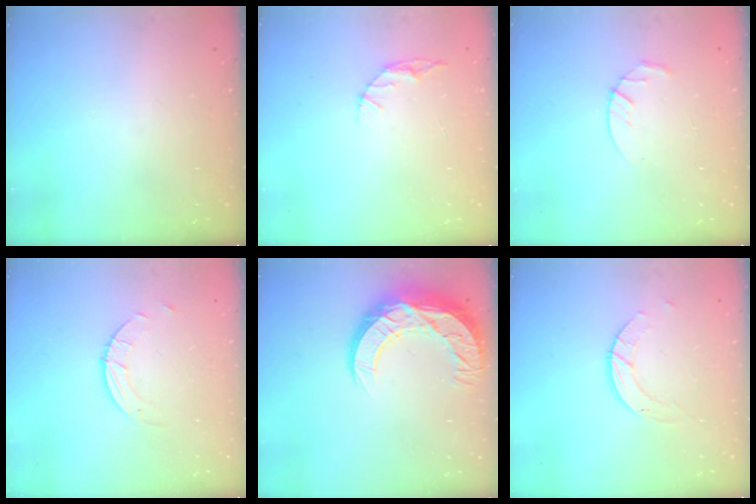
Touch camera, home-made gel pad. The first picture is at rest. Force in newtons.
{"total": 3.5, "press": 3.5, "slide": 0.4}
{"total": 3.0, "press": 2.9, "slide": 0.5}
{"total": 2.7, "press": 2.7, "slide": 0.3}
{"total": 16.0, "press": 16.0, "slide": 1.3}
{"total": 3.0, "press": 3.0, "slide": 0.3}